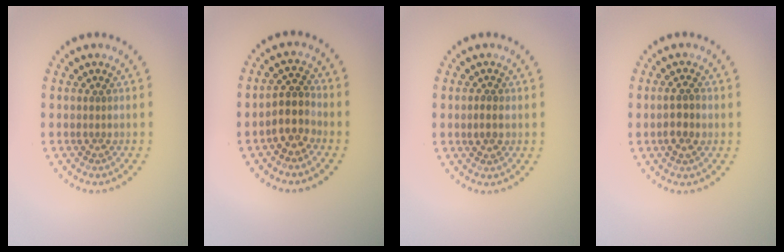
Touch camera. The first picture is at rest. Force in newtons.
{"total": 2.9, "press": 2.6, "slide": 1.3}
{"total": 1.2, "press": 1.2, "slide": 0.1}
{"total": 2.3, "press": 2.2, "slide": 0.5}